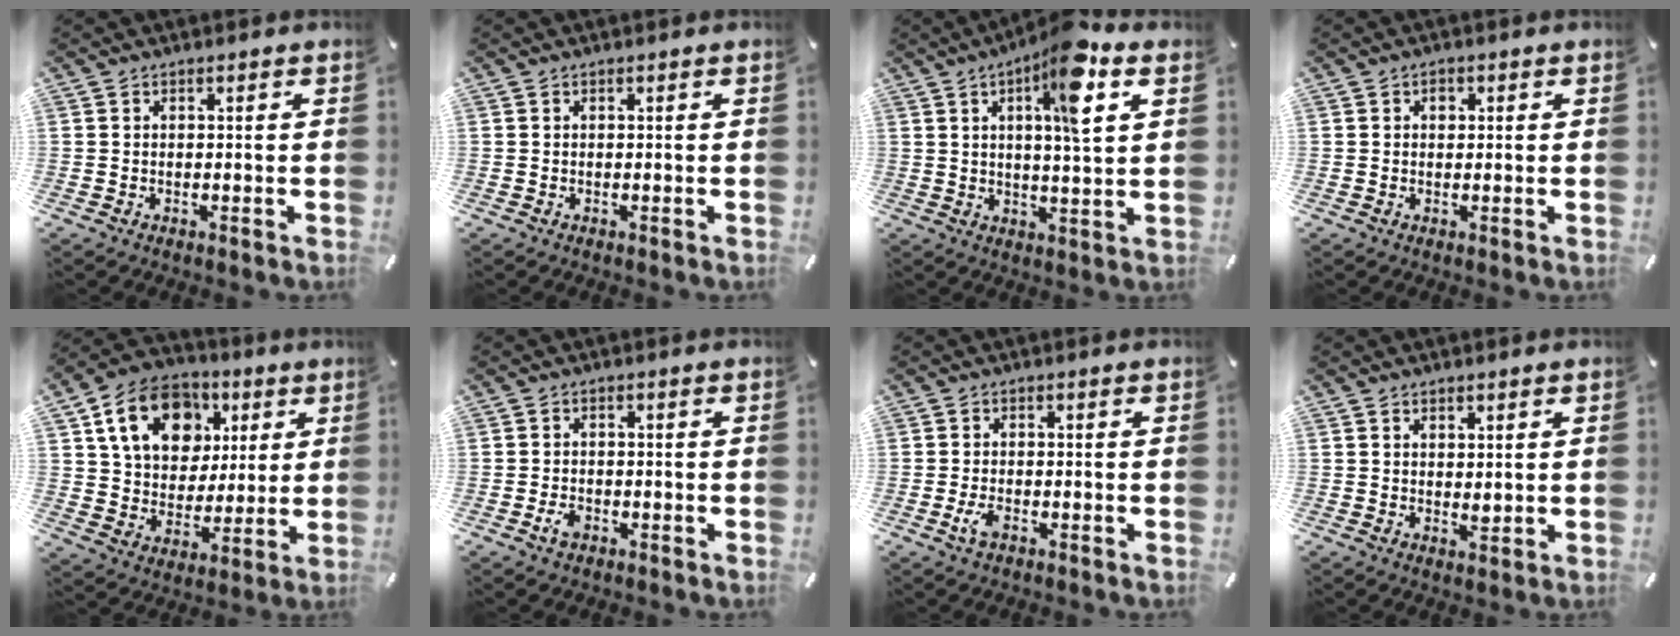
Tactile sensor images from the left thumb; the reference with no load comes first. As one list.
[{"total": 0.0}, {"total": 12.2, "force": [5.1, 2.7, 10.8], "torque": [-0.163, -0.015, 0.076]}, {"total": 1.3, "force": [0.3, 1.2, 0.5], "torque": [0.004, 0.002, 0.001]}, {"total": 16.5, "force": [6.9, 12.8, 7.7], "torque": [-0.133, -0.009, 0.133]}, {"total": 2.4, "force": [-1.2, 1.5, 1.3], "torque": [-0.030, 0.004, -0.024]}, {"total": 2.6, "force": [-1.2, 1.2, 2.1], "torque": [-0.055, -0.003, -0.026]}, {"total": 1.8, "force": [1.1, 1.2, 0.8], "torque": [0.000, -0.006, 0.017]}]